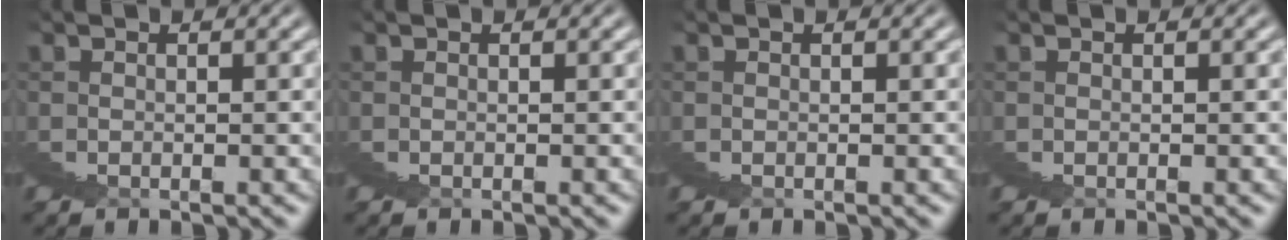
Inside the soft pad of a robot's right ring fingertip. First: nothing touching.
{"total": 0.0}
{"total": 0.0}
{"total": 0.0}